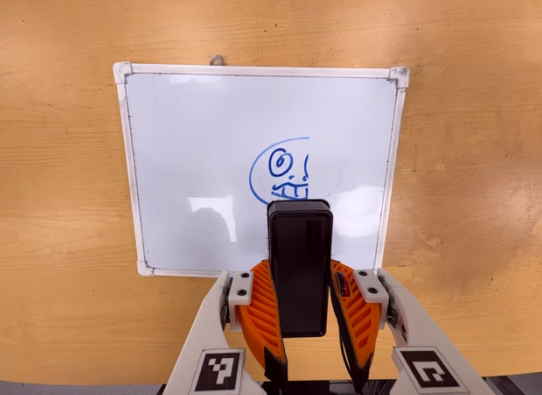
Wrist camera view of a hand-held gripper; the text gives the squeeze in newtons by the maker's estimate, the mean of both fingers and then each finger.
{"total": 6.7, "left": 5.5, "right": 7.8}